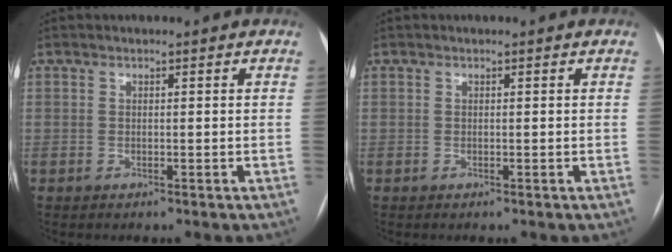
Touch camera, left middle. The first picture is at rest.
{"total": 0.0}